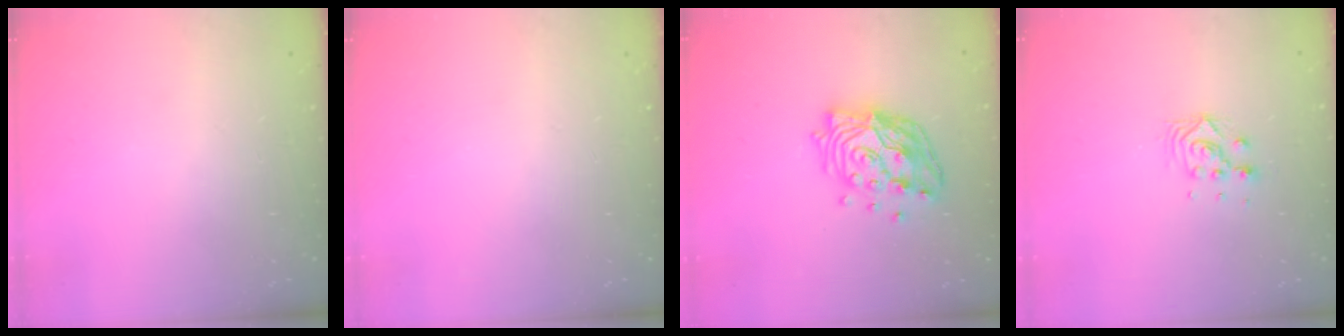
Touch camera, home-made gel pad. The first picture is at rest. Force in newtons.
{"total": 0.0}
{"total": 17.6, "press": 17.0, "slide": 4.2}
{"total": 6.1, "press": 6.1, "slide": 0.2}